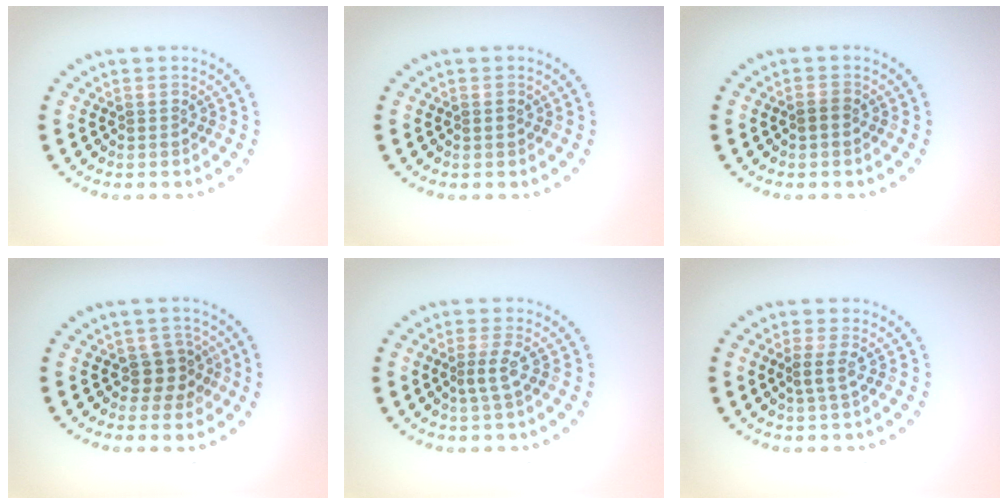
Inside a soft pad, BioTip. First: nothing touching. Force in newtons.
{"total": 0.6, "press": 0.6, "slide": 0.2}
{"total": 0.8, "press": 0.7, "slide": 0.3}
{"total": 2.2, "press": 1.9, "slide": 1.2}
{"total": 1.9, "press": 1.5, "slide": 1.2}
{"total": 1.4, "press": 1.0, "slide": 1.0}